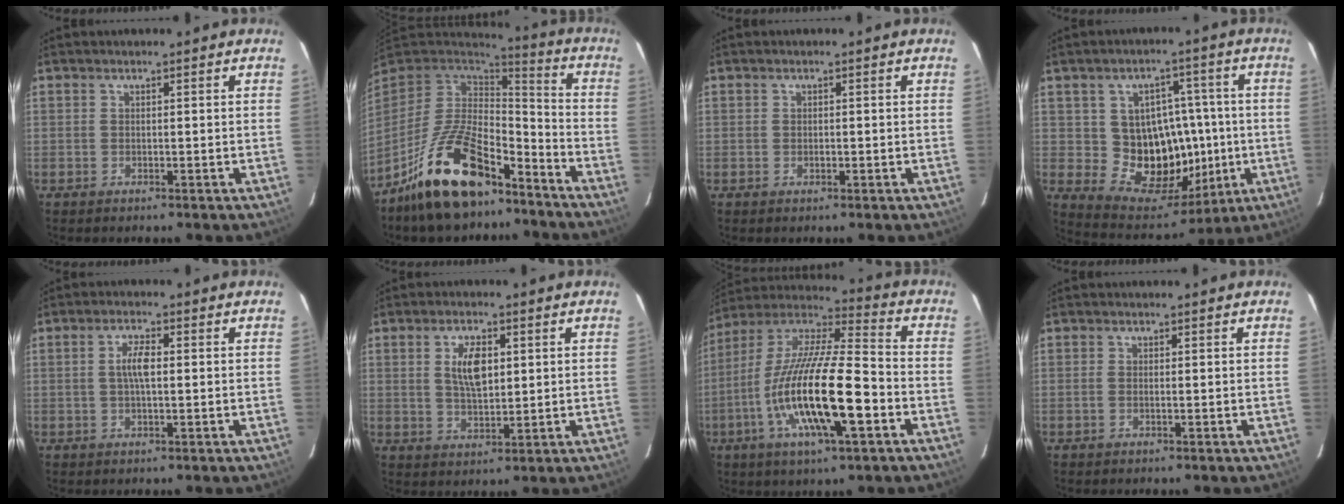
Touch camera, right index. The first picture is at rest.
{"total": 20.0, "force": [-13.3, 8.2, 12.5], "torque": [-0.251, -0.009, -0.229]}
{"total": 0.8, "force": [-0.1, 0.8, 0.2], "torque": [-0.003, 0.000, 0.000]}
{"total": 14.1, "force": [-0.9, 12.7, 6.1], "torque": [-0.105, 0.015, 0.008]}
{"total": 3.7, "force": [0.2, 1.2, 3.5], "torque": [-0.069, 0.006, 0.004]}
{"total": 6.7, "force": [1.6, 3.1, 5.6], "torque": [-0.102, 0.004, 0.034]}
{"total": 21.5, "force": [-6.9, 4.9, 19.7], "torque": [-0.372, -0.027, -0.133]}
{"total": 0.6, "force": [-0.1, 0.0, 0.6], "torque": [-0.014, 0.000, -0.003]}